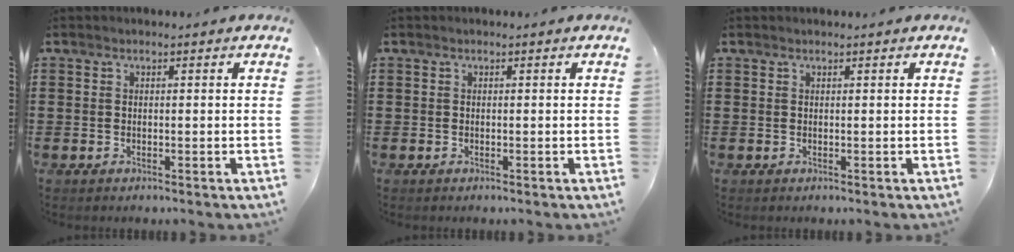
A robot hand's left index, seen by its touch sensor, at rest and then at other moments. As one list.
[{"total": 0.0}, {"total": 0.0}]